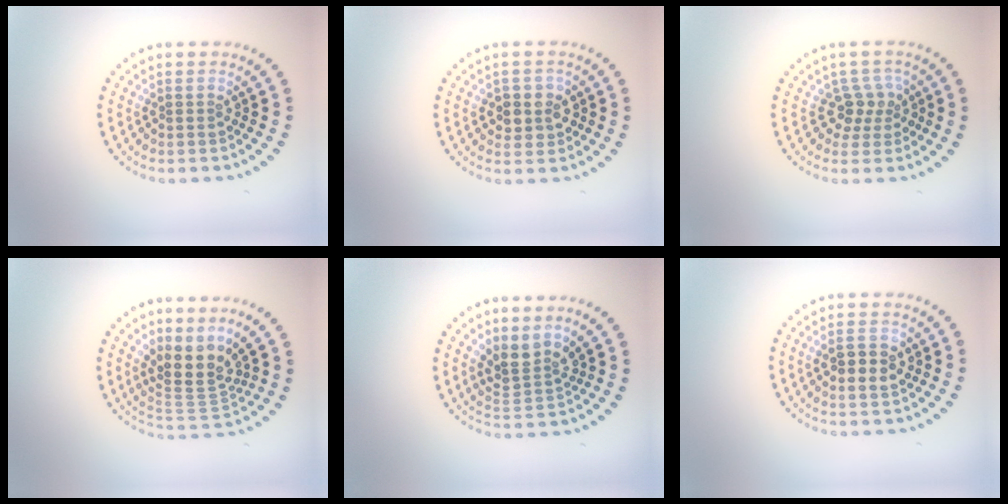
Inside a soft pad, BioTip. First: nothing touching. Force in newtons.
{"total": 2.7, "press": 2.6, "slide": 0.8}
{"total": 2.4, "press": 1.9, "slide": 1.5}
{"total": 4.0, "press": 2.6, "slide": 3.0}
{"total": 2.8, "press": 2.1, "slide": 1.9}
{"total": 2.9, "press": 2.9, "slide": 0.2}